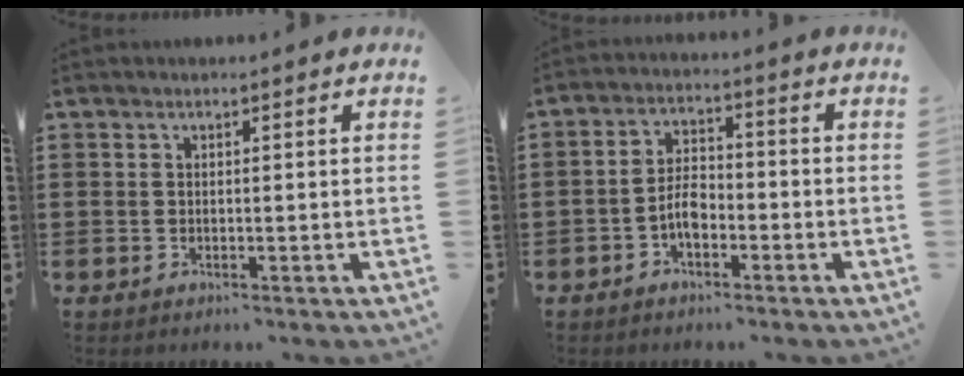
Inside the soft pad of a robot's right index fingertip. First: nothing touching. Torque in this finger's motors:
{"motor_torque": [2.14, 0.00, 0.60, 0.03]}